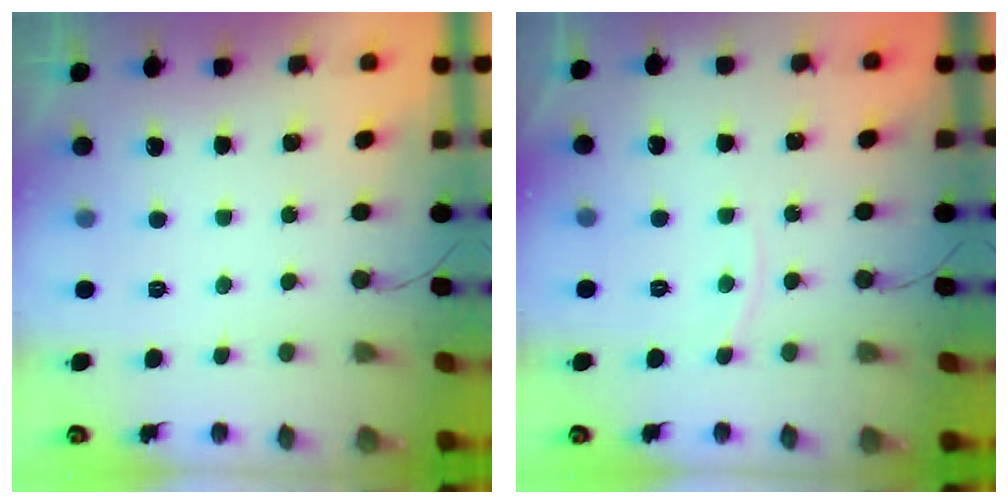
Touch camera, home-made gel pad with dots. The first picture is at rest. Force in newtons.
{"total": 2.7, "press": 2.7, "slide": 0.4}